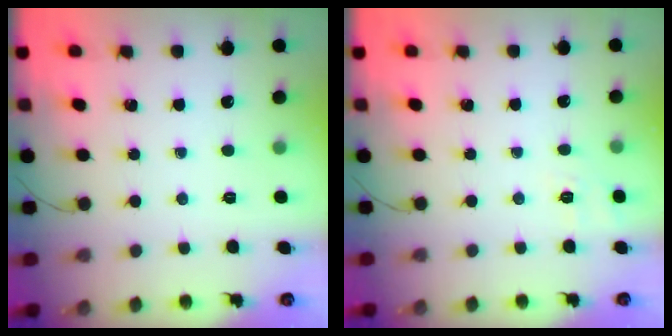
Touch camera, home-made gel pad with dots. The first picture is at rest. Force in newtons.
{"total": 9.0, "press": 8.8, "slide": 1.8}